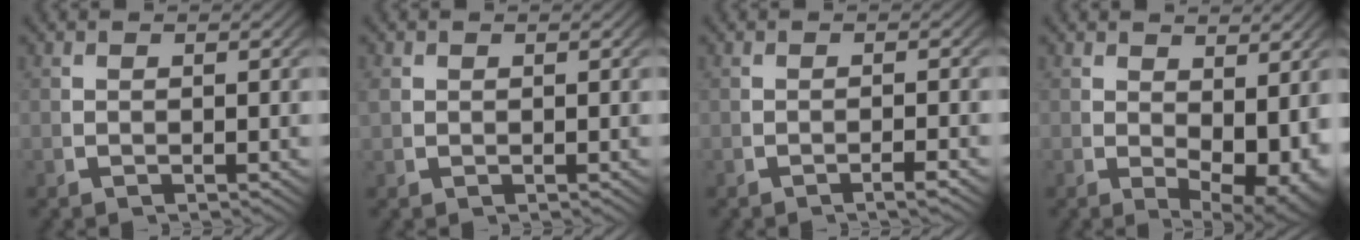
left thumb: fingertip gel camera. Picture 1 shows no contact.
{"total": 1.0, "force": [0.4, 0.8, 0.3], "torque": [-0.014, -0.008, 0.016]}
{"total": 1.2, "force": [-0.8, 0.0, 0.9], "torque": [-0.017, 0.005, -0.017]}
{"total": 5.2, "force": [0.7, 2.9, 4.3], "torque": [-0.069, -0.027, 0.030]}